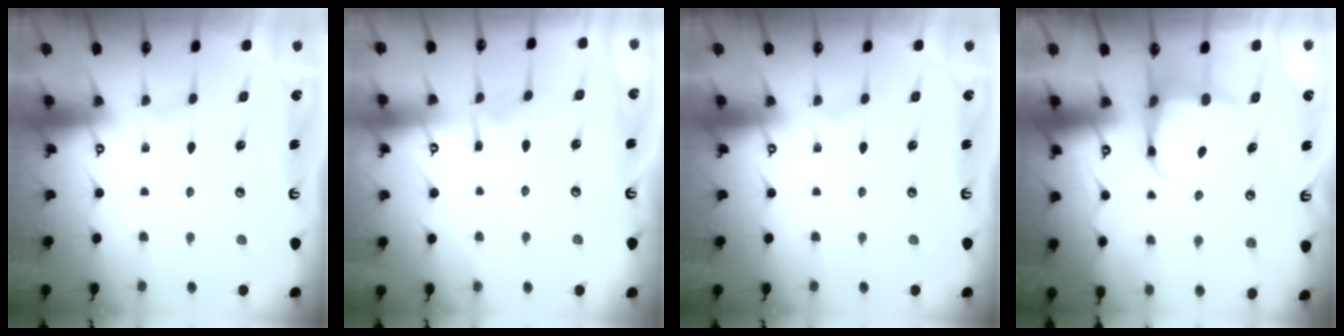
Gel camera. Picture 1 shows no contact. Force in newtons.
{"total": 3.9, "press": 3.9, "slide": 0.1}
{"total": 0.0}
{"total": 5.7, "press": 5.6, "slide": 0.8}